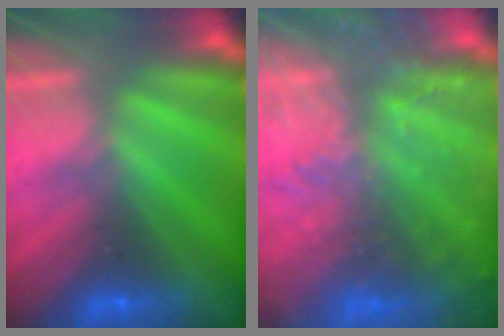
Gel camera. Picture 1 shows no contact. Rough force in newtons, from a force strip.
{"total": 8.1}